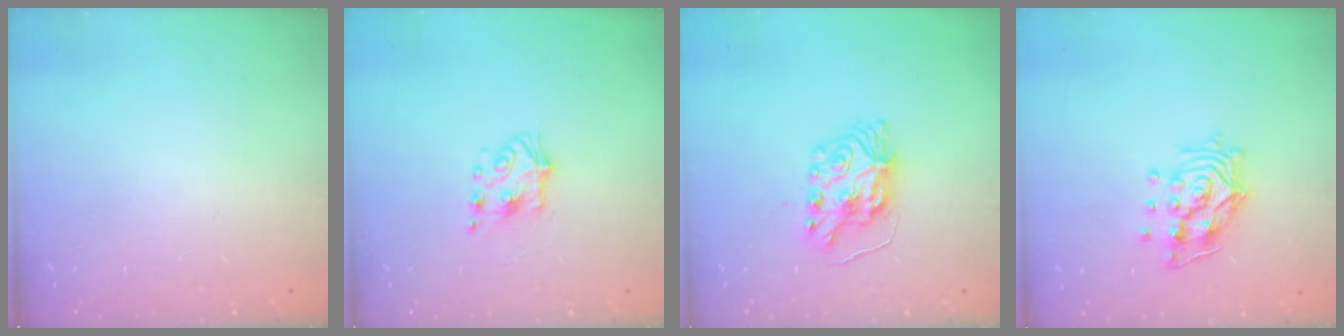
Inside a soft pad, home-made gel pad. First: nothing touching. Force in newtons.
{"total": 6.4, "press": 6.4, "slide": 0.5}
{"total": 8.2, "press": 8.2, "slide": 0.5}
{"total": 11.8, "press": 11.7, "slide": 1.4}